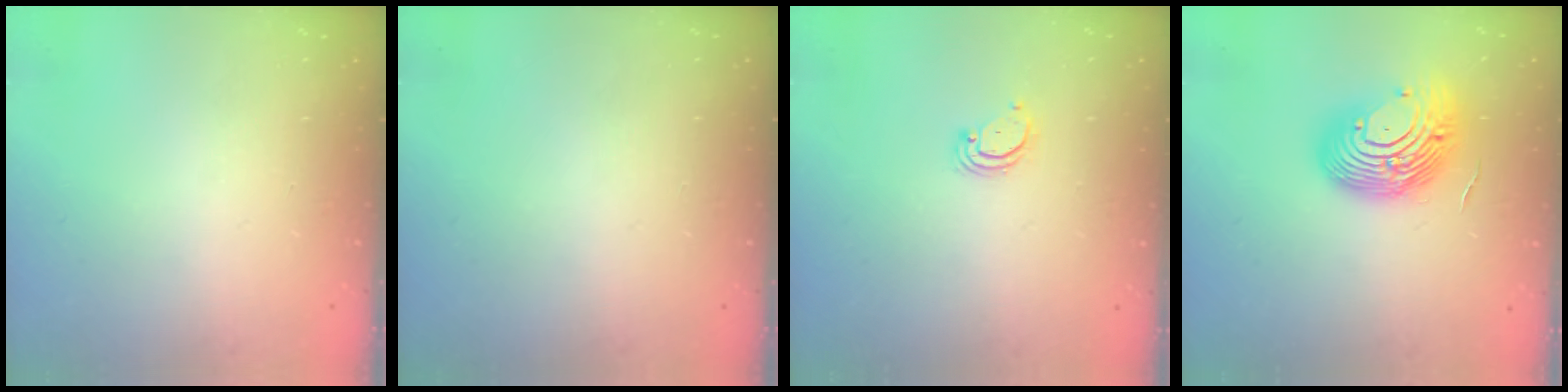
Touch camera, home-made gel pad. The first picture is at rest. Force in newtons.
{"total": 0.0}
{"total": 2.3, "press": 2.3, "slide": 0.2}
{"total": 16.3, "press": 15.8, "slide": 4.1}